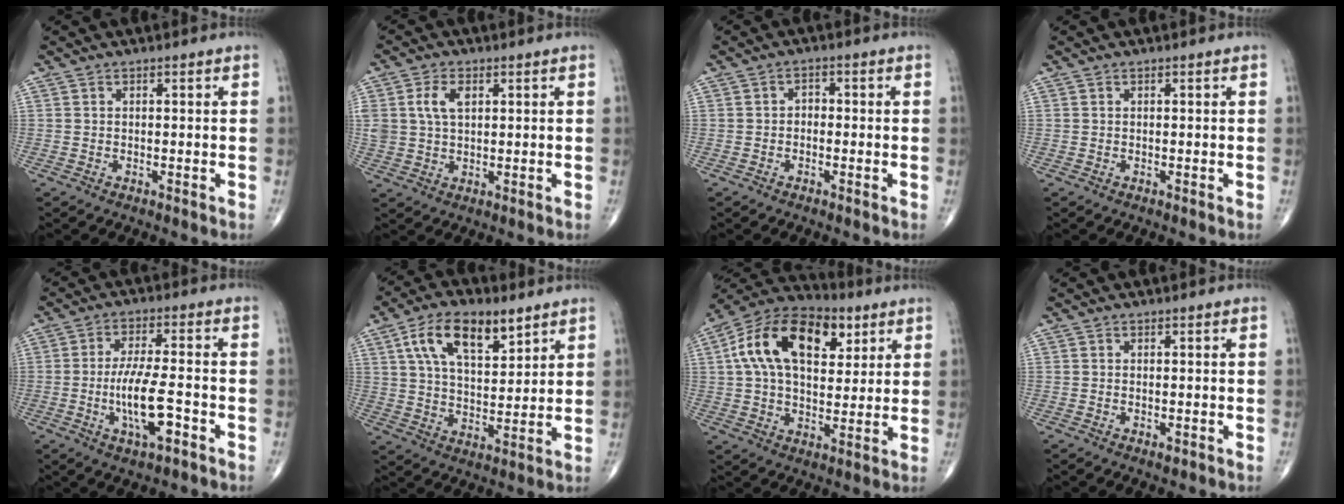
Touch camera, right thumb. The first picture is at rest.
{"total": 6.1, "force": [1.8, 3.8, 4.4], "torque": [-0.089, 0.001, 0.037]}
{"total": 1.7, "force": [-0.6, 1.3, 1.0], "torque": [-0.003, 0.009, -0.017]}
{"total": 0.0}
{"total": 10.0, "force": [-3.1, 2.9, 9.1], "torque": [-0.172, 0.013, -0.053]}
{"total": 13.9, "force": [6.9, 6.7, 10.0], "torque": [-0.154, -0.019, 0.125]}
{"total": 20.3, "force": [6.7, 12.0, 14.9], "torque": [-0.237, 0.006, 0.104]}
{"total": 1.1, "force": [-0.4, 0.5, 0.9], "torque": [-0.014, -0.003, -0.004]}